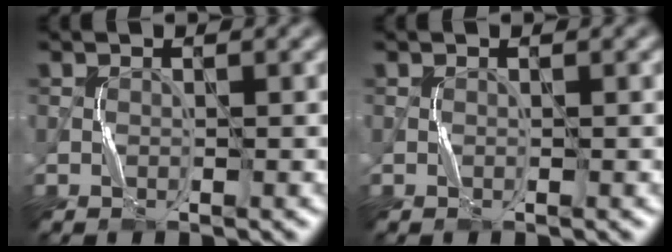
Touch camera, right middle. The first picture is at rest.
{"total": 0.0}